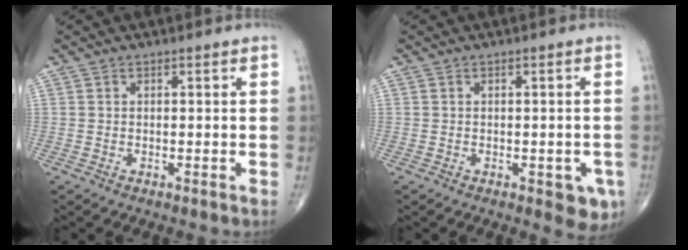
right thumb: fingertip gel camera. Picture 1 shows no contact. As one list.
[{"total": 4.7, "force": [-1.8, 2.1, 3.9], "torque": [-0.021, -0.002, -0.018]}]